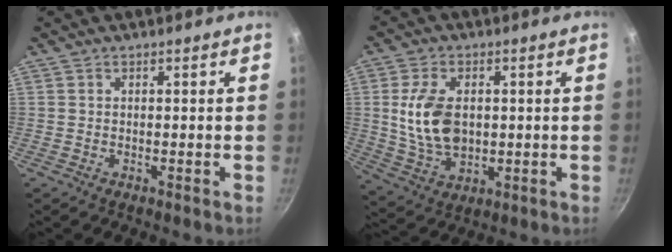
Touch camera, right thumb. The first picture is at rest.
{"total": 11.9, "force": [1.0, 7.5, 9.1], "torque": [-0.161, -0.012, 0.025]}